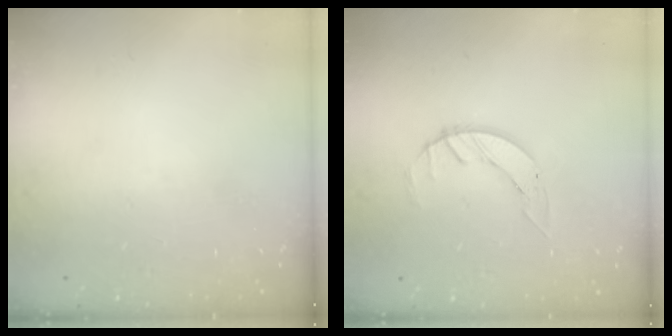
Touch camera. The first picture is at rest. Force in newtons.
{"total": 2.7, "press": 2.7, "slide": 0.3}